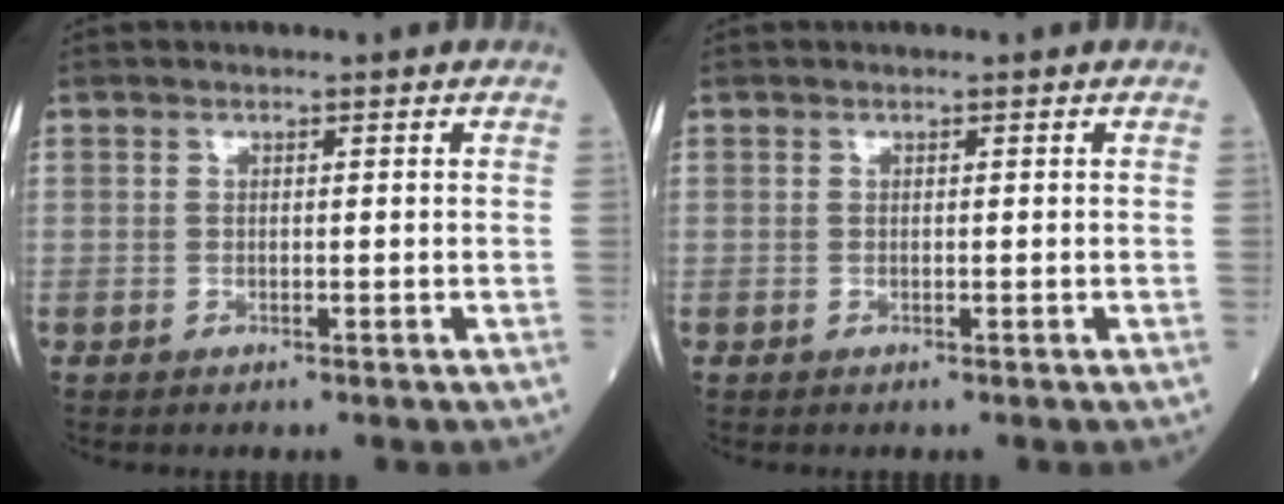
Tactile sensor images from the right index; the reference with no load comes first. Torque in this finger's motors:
{"motor_torque": [0.01, 0.01, 0.00, 0.00]}